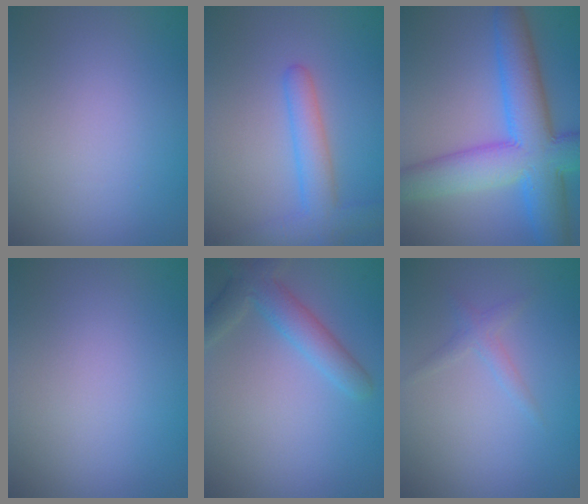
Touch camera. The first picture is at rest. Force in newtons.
{"total": 3.9, "press": 3.9, "slide": 0.2}
{"total": 10.5, "press": 10.5, "slide": 0.0}
{"total": 0.0}
{"total": 3.9, "press": 3.9, "slide": 0.3}
{"total": 1.3, "press": 1.3, "slide": 0.1}